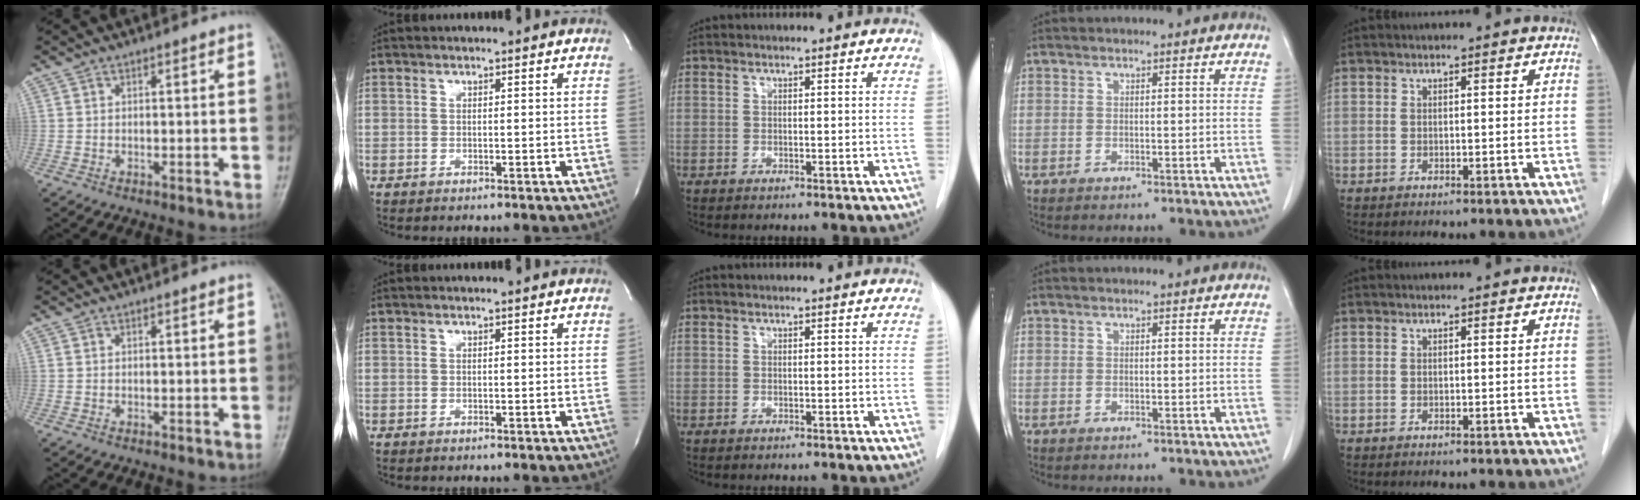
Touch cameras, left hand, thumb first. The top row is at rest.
{}